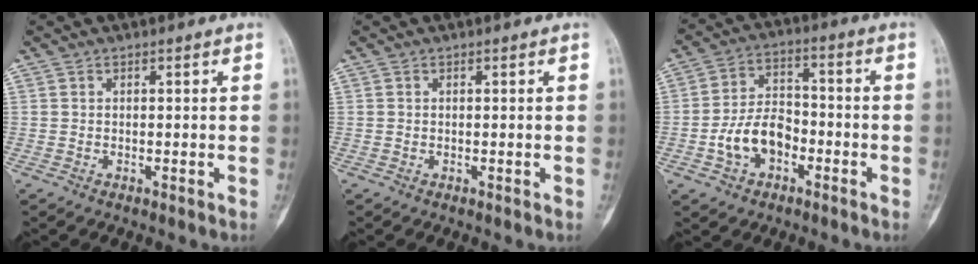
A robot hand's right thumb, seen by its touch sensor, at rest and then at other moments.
{"total": 0.0}
{"total": 9.9, "force": [-3.6, 6.6, 6.5], "torque": [-0.103, 0.040, -0.068]}